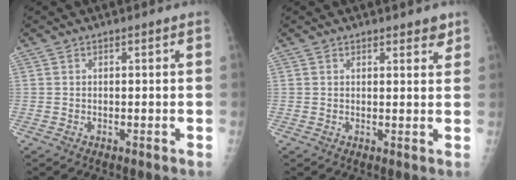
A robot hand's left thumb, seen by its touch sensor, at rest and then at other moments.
{"total": 2.5, "force": [1.9, 1.1, 1.2], "torque": [0.003, -0.010, 0.021]}